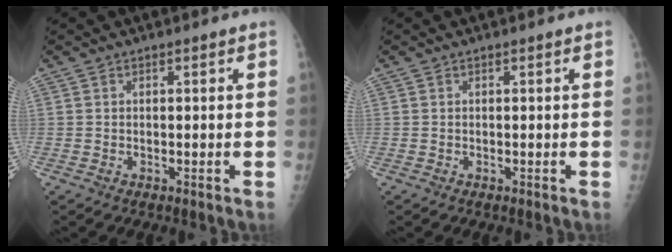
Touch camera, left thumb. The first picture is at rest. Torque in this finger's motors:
{"motor_torque": [0.00, 0.00, -0.08, -0.12, 0.00]}